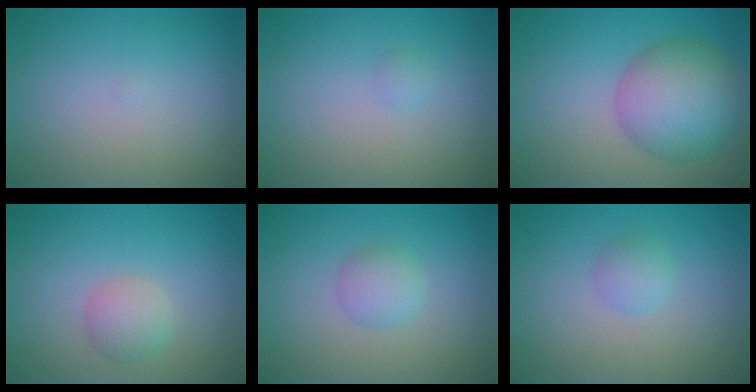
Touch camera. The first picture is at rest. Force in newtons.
{"total": 0.6, "press": 0.6, "slide": 0.0}
{"total": 7.7, "press": 7.7, "slide": 0.3}
{"total": 2.1, "press": 2.1, "slide": 0.0}
{"total": 2.1, "press": 2.1, "slide": 0.1}
{"total": 1.5, "press": 1.5, "slide": 0.0}